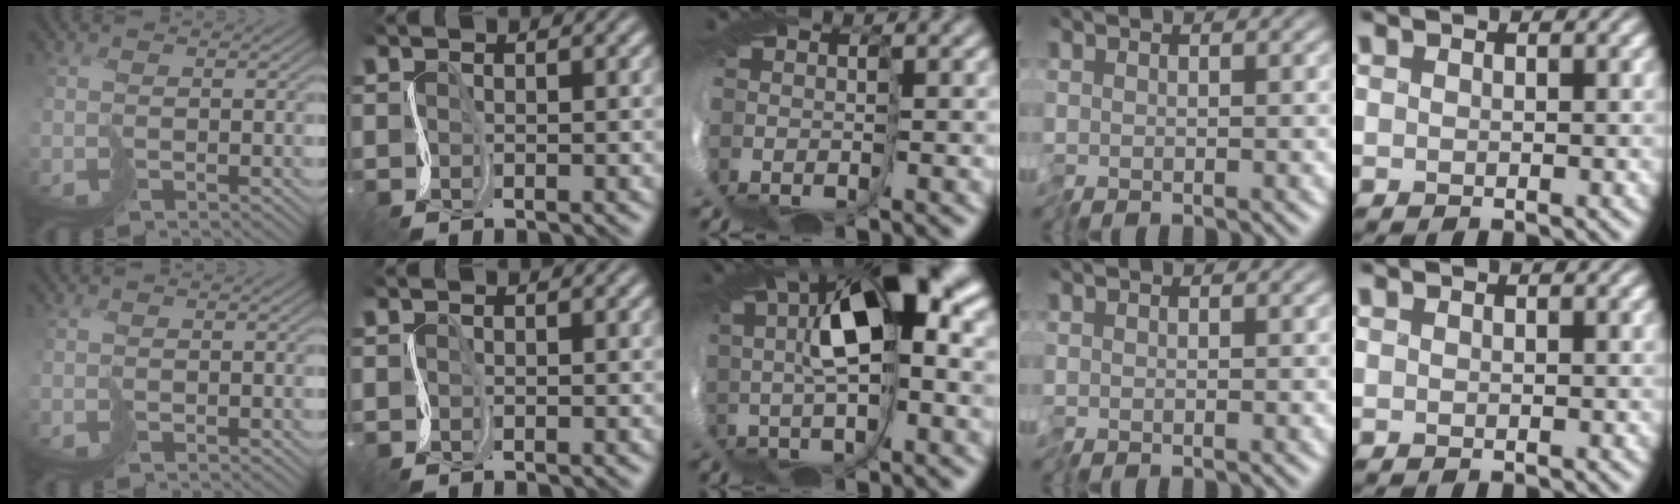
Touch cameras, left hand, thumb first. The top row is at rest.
{"middle": {"total": 7.8, "force": [5.2, -1.0, 5.7], "torque": [-0.101, 0.023, 0.074]}}